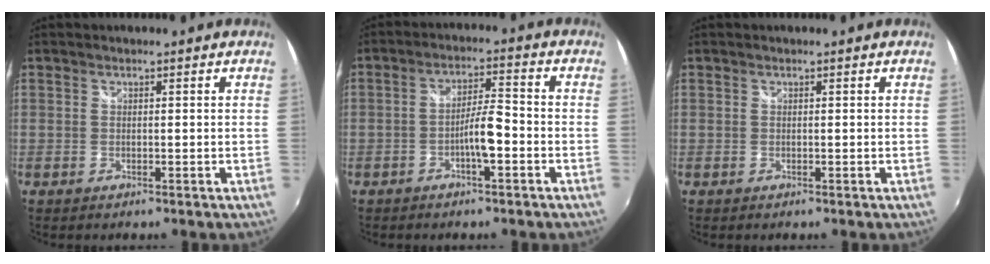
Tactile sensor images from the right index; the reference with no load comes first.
{"total": 5.2, "force": [-2.6, 0.6, 4.5], "torque": [-0.083, 0.011, -0.043]}
{"total": 0.0}